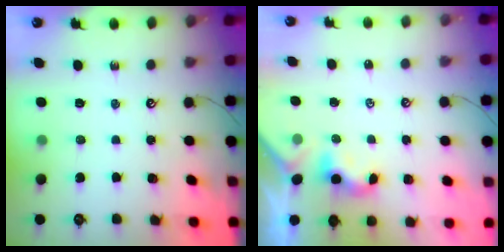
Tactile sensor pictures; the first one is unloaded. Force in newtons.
{"total": 1.1, "press": 1.0, "slide": 0.2}